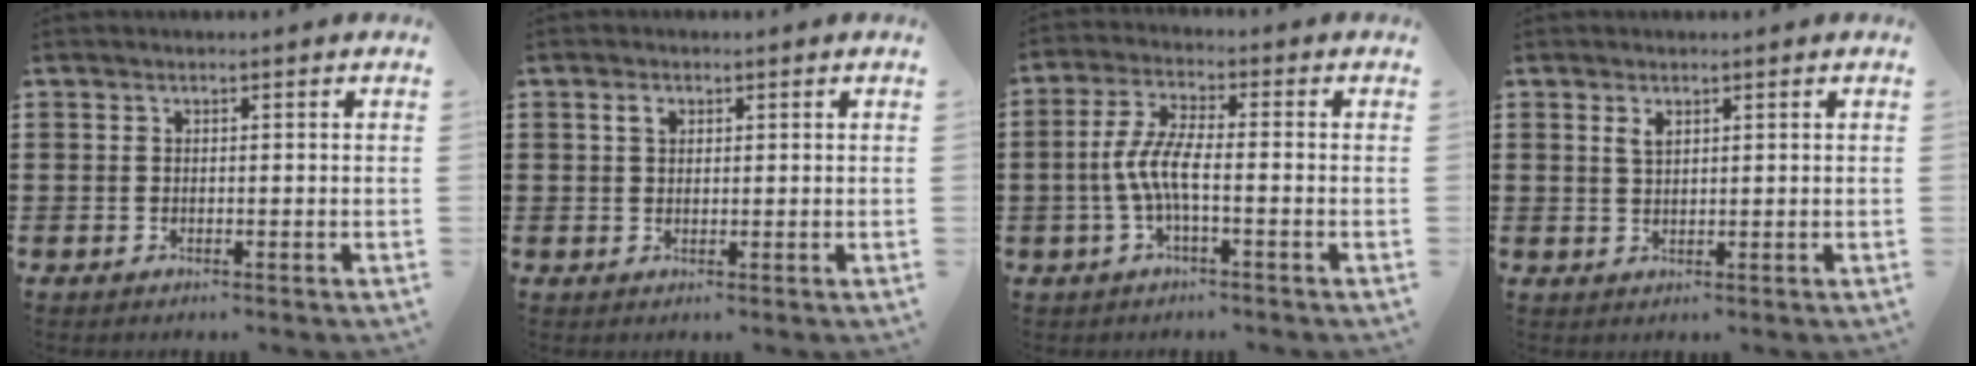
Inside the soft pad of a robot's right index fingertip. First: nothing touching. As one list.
[{"total": 1.6, "force": [0.6, 1.1, 1.0], "torque": [-0.023, 0.005, 0.011]}, {"total": 6.0, "force": [-1.7, 1.6, 5.6], "torque": [-0.131, -0.010, -0.041]}, {"total": 1.6, "force": [0.9, 0.7, 1.1], "torque": [-0.025, 0.003, 0.015]}]